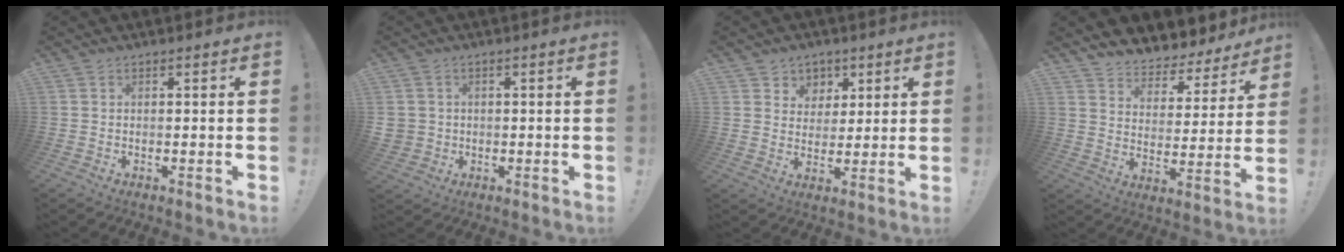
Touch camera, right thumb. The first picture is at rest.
{"total": 3.4, "force": [0.4, 3.2, 1.0], "torque": [-0.023, 0.000, 0.008]}
{"total": 6.2, "force": [2.7, 5.6, 0.4], "torque": [-0.009, -0.025, 0.055]}
{"total": 5.9, "force": [5.3, 2.6, 0.7], "torque": [-0.005, -0.068, 0.094]}